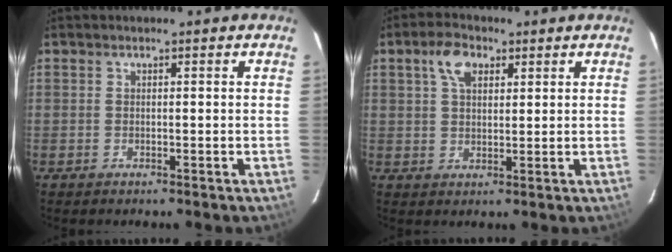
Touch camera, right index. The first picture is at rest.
{"total": 5.5, "force": [2.5, 3.2, 3.7], "torque": [-0.068, 0.016, 0.045]}